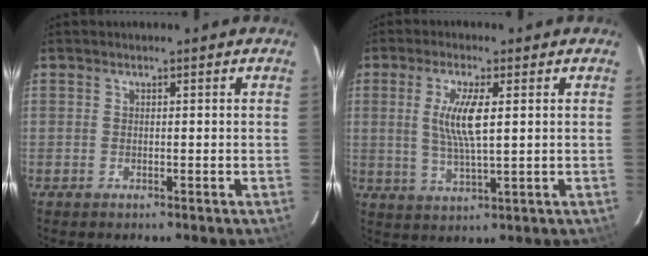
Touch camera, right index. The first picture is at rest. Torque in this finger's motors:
{"motor_torque": [0.73, 0.16, 0.61, 0.16]}